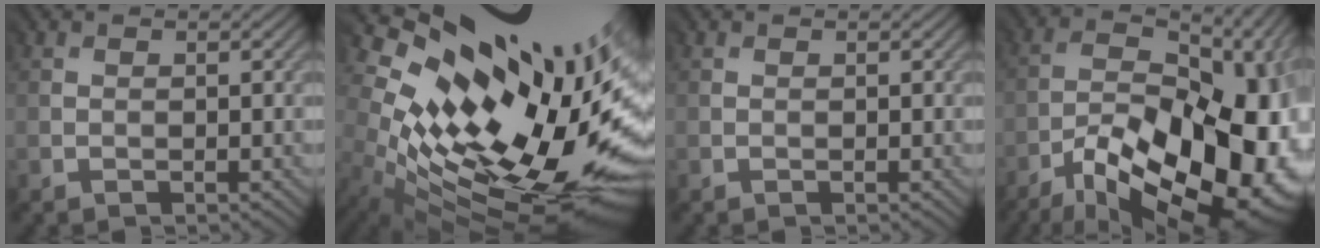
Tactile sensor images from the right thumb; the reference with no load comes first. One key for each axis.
{"total": 17.9, "fx": 5.3, "fy": 8.9, "fz": 14.7, "tx": -0.242, "ty": -0.026, "tz": 0.113}
{"total": 0.0}
{"total": 20.2, "fx": -8.8, "fy": 10.0, "fz": 15.2, "tx": -0.204, "ty": -0.026, "tz": -0.126}